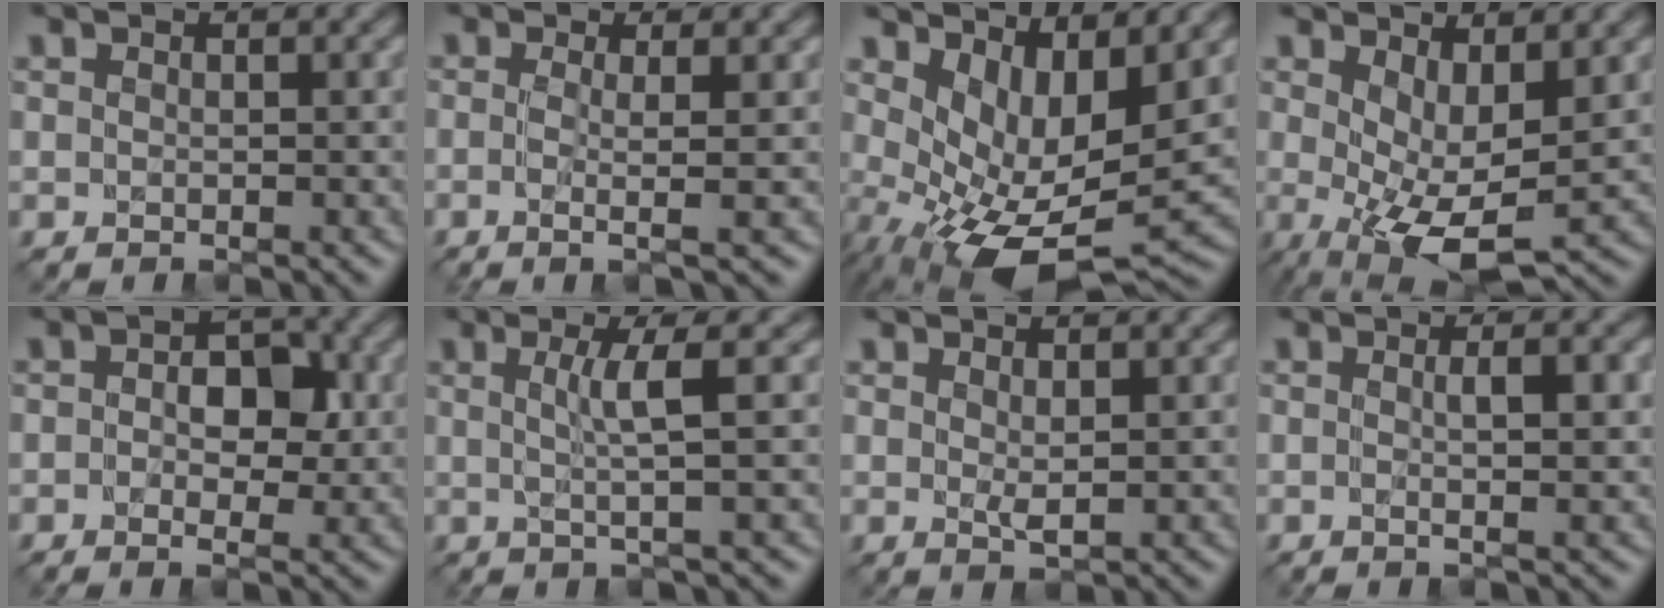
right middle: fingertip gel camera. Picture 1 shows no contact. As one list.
[{"total": 2.4, "force": [-0.3, 0.3, 2.4], "torque": [-0.044, -0.005, -0.009]}, {"total": 8.4, "force": [0.1, 4.0, 7.4], "torque": [-0.136, -0.021, 0.013]}, {"total": 5.7, "force": [-0.1, 2.3, 5.2], "torque": [-0.105, -0.011, 0.001]}, {"total": 4.7, "force": [0.3, 2.8, 3.7], "torque": [-0.046, 0.003, -0.002]}, {"total": 3.5, "force": [0.4, 0.3, 3.4], "torque": [-0.064, 0.000, 0.007]}, {"total": 0.9, "force": [0.5, 0.2, 0.7], "torque": [-0.017, -0.004, 0.013]}, {"total": 3.1, "force": [0.2, 0.7, 3.0], "torque": [-0.045, 0.003, -0.003]}]